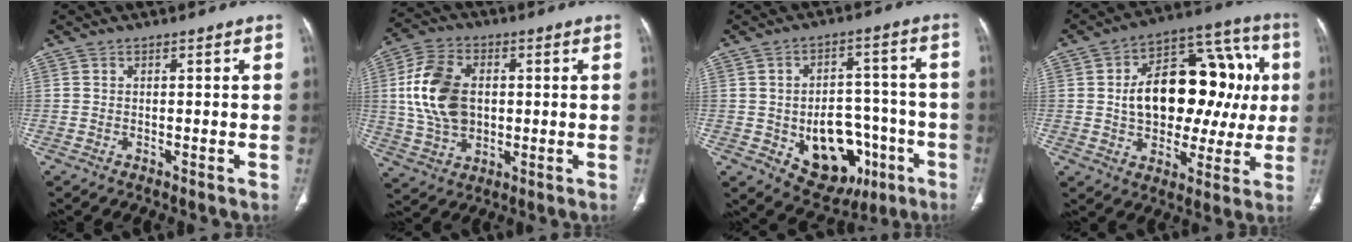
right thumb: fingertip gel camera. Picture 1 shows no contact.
{"total": 14.3, "force": [1.4, 9.8, 10.4], "torque": [-0.186, 0.007, 0.029]}
{"total": 17.0, "force": [-5.7, 11.5, 11.1], "torque": [-0.112, 0.040, -0.064]}
{"total": 23.8, "force": [2.3, 14.8, 18.5], "torque": [-0.231, 0.040, 0.039]}